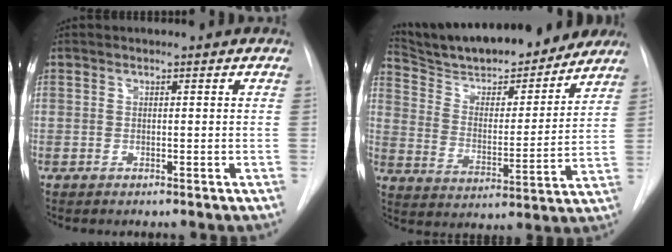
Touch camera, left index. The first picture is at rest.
{"total": 21.6, "force": [19.5, 4.7, 8.1], "torque": [-0.133, 0.001, 0.293]}